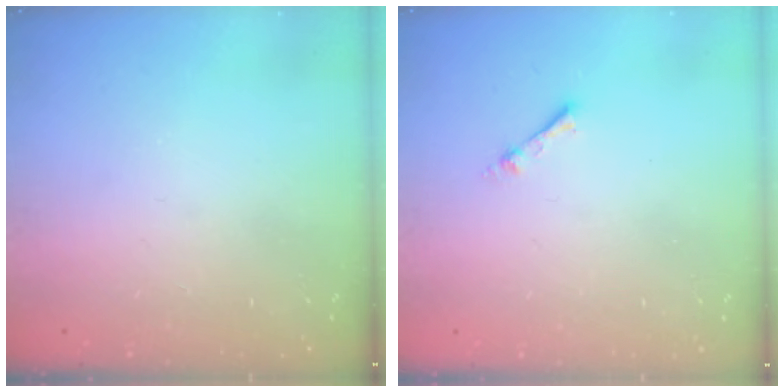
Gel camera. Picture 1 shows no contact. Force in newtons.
{"total": 1.9, "press": 1.9, "slide": 0.3}